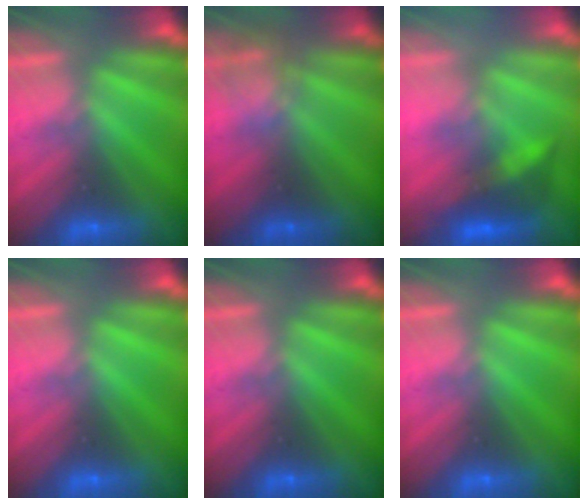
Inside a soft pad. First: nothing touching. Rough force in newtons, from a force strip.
{"total": 2.3}
{"total": 3.2}
{"total": 0.0}
{"total": 0.0}
{"total": 0.0}